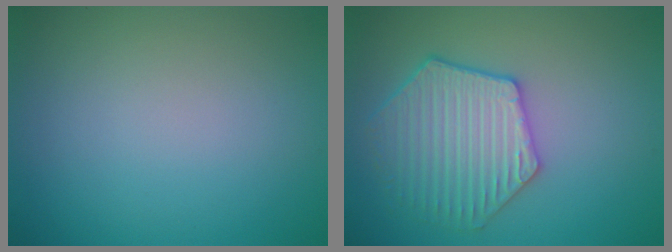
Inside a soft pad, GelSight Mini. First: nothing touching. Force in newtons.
{"total": 4.9, "press": 4.6, "slide": 1.7}